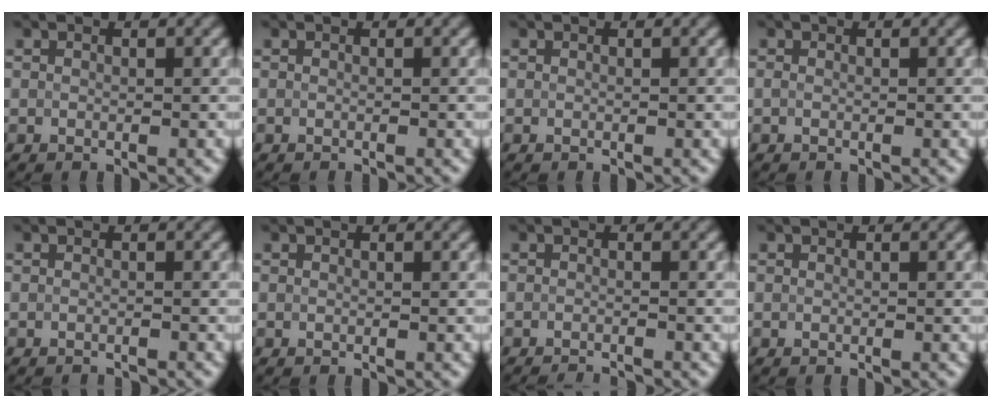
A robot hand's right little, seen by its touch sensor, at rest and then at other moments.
{"total": 0.0}
{"total": 0.0}
{"total": 0.0}
{"total": 1.0, "force": [-1.0, 0.0, 0.2], "torque": [0.001, -0.010, -0.016]}
{"total": 0.0}
{"total": 1.7, "force": [-1.6, 0.3, 0.7], "torque": [0.010, -0.006, -0.024]}
{"total": 0.0}